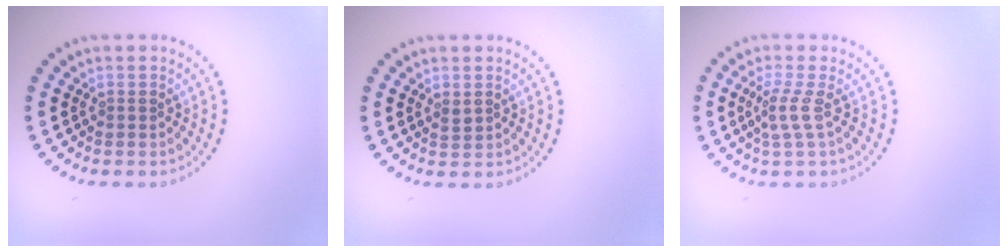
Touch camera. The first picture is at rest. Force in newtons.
{"total": 0.8, "press": 0.8, "slide": 0.3}
{"total": 2.0, "press": 1.4, "slide": 1.5}